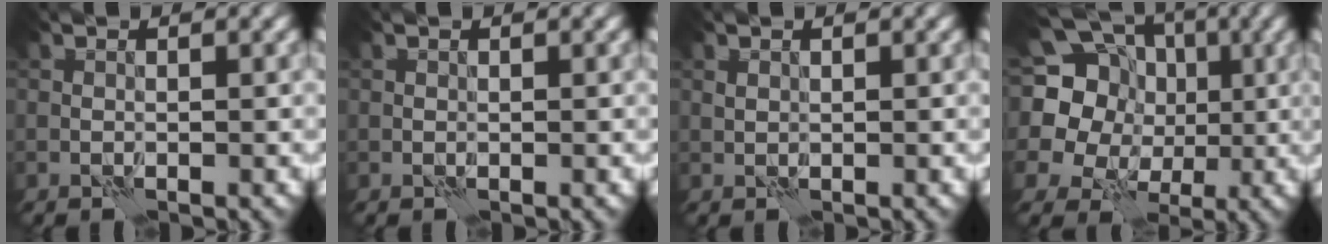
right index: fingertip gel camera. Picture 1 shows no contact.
{"total": 0.0}
{"total": 0.6, "force": [0.3, 0.4, 0.2], "torque": [-0.008, 0.000, 0.008]}
{"total": 19.2, "force": [4.6, 16.7, 8.2], "torque": [-0.179, 0.025, 0.049]}